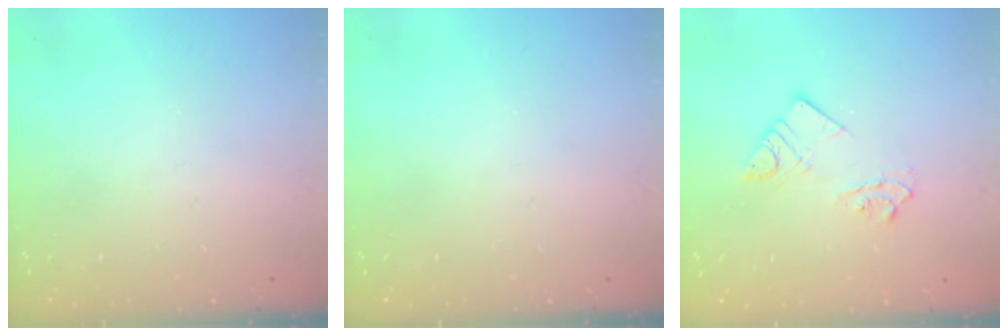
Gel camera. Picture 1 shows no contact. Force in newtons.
{"total": 0.0}
{"total": 7.1, "press": 7.1, "slide": 0.2}